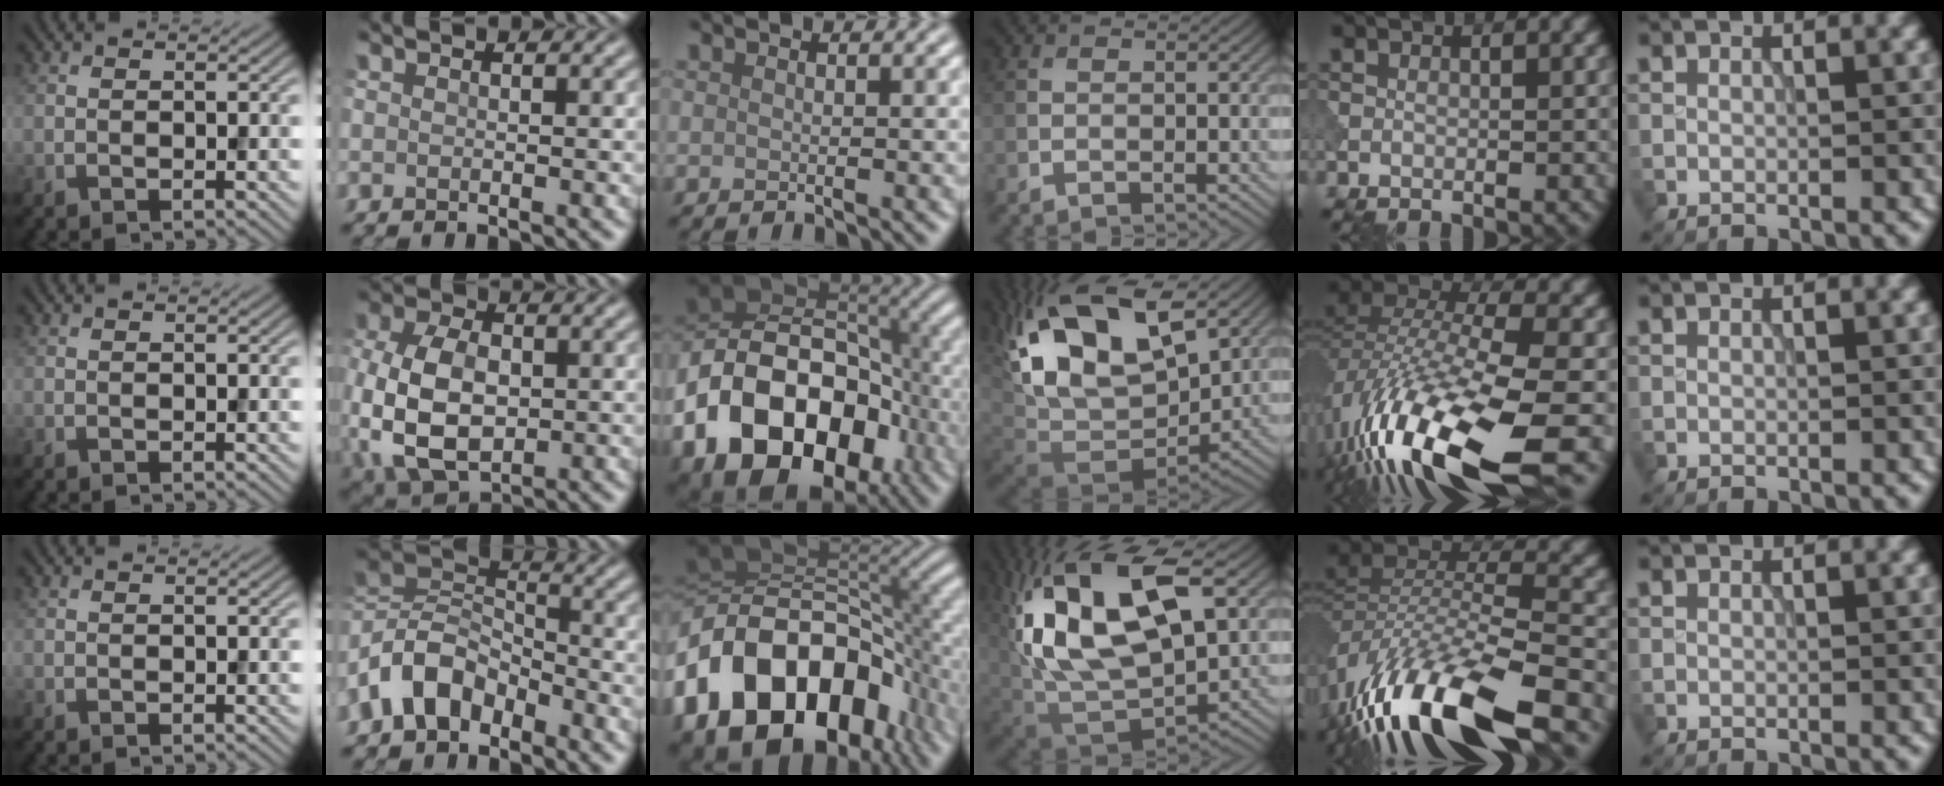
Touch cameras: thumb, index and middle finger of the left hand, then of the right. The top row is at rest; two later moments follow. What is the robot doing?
{"motion": "extract", "object": "peg toy"}